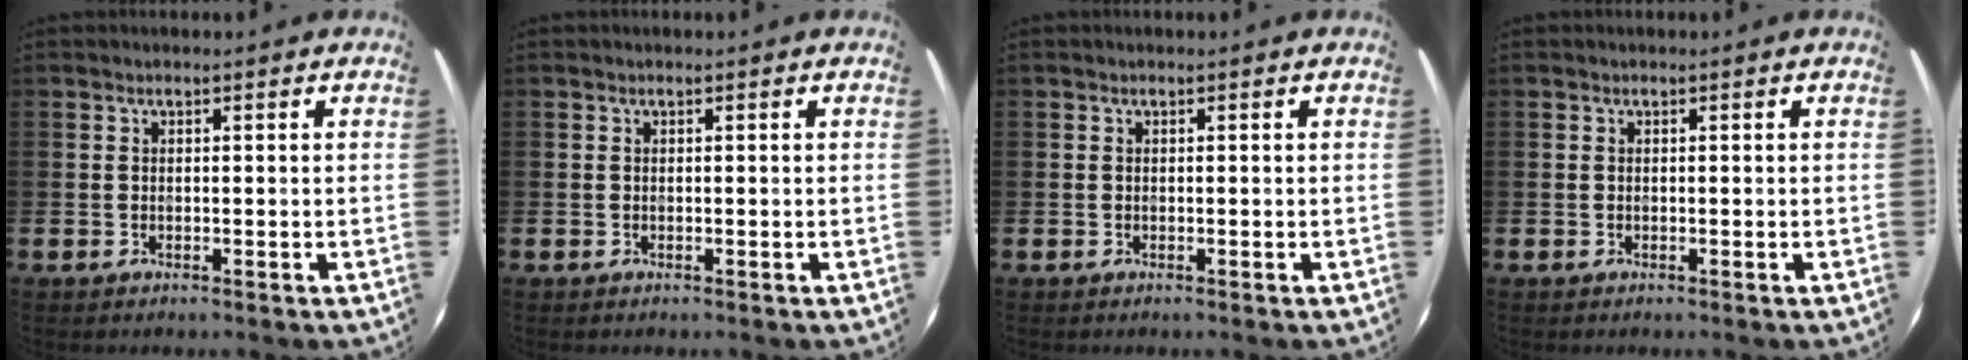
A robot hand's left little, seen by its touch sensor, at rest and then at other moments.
{"total": 0.0}
{"total": 0.0}
{"total": 0.0}